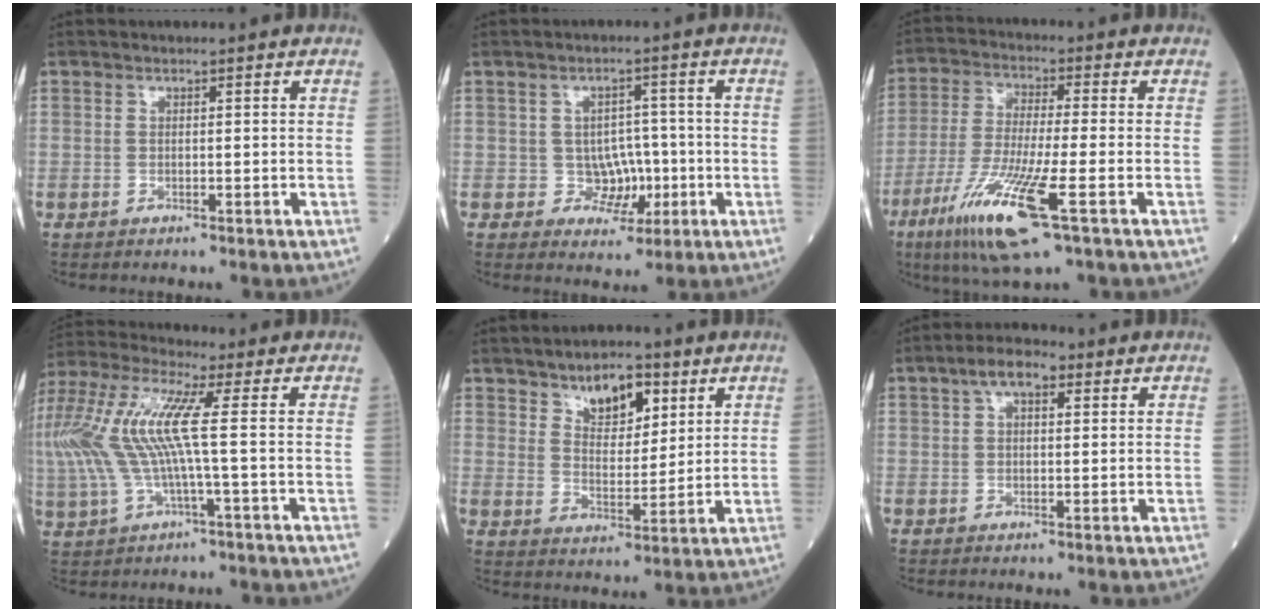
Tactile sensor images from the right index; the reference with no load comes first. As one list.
[{"total": 4.8, "force": [-0.8, 4.1, 2.3], "torque": [-0.018, 0.010, -0.005]}, {"total": 13.7, "force": [-6.3, 0.8, 12.1], "torque": [-0.249, -0.035, -0.115]}, {"total": 13.3, "force": [0.8, 1.6, 13.2], "torque": [-0.302, 0.026, 0.011]}, {"total": 7.8, "force": [4.5, 3.6, 5.1], "torque": [-0.078, 0.003, 0.077]}, {"total": 5.0, "force": [2.4, 2.1, 3.8], "torque": [-0.070, 0.019, 0.038]}]